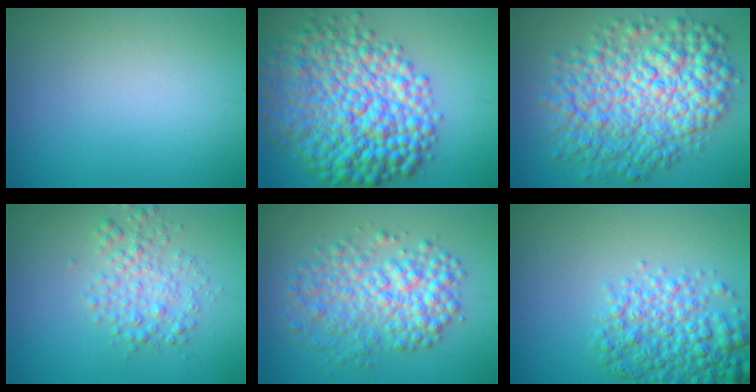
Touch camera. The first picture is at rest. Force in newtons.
{"total": 12.1, "press": 12.1, "slide": 0.2}
{"total": 9.9, "press": 9.9, "slide": 0.1}
{"total": 2.9, "press": 2.9, "slide": 0.0}
{"total": 5.6, "press": 5.6, "slide": 0.1}
{"total": 5.5, "press": 5.4, "slide": 0.2}